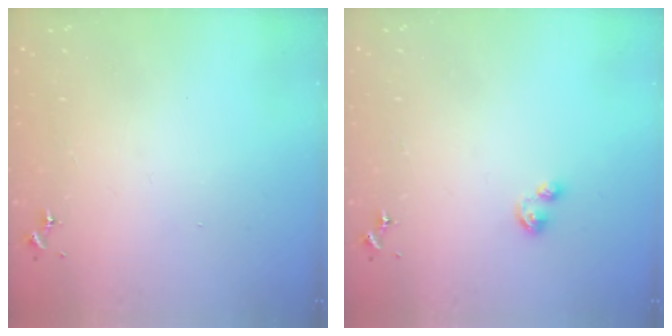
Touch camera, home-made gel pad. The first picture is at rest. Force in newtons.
{"total": 3.4, "press": 3.3, "slide": 0.4}